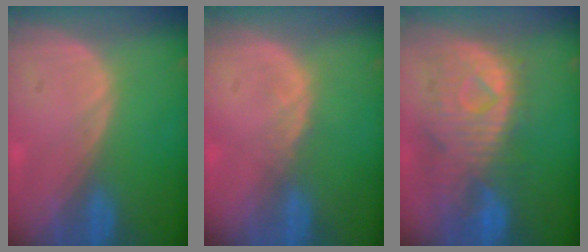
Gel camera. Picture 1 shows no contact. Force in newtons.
{"total": 1.1, "press": 1.1, "slide": 0.2}
{"total": 11.2, "press": 9.7, "slide": 5.4}